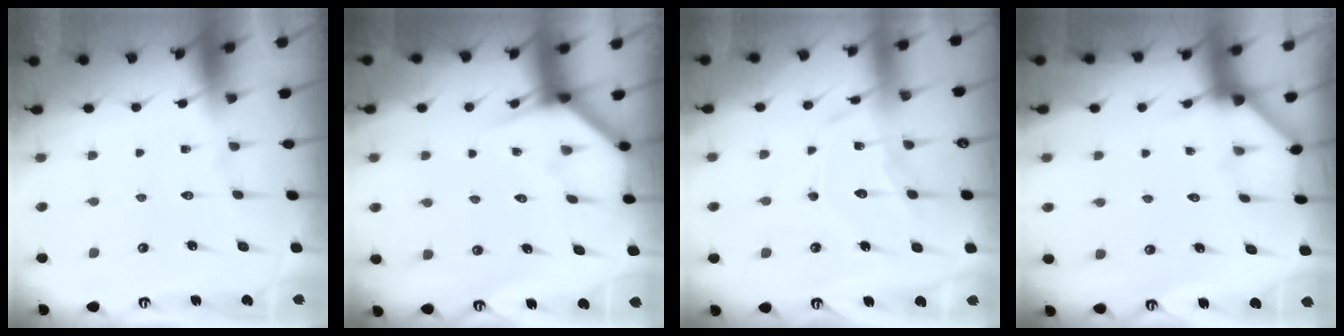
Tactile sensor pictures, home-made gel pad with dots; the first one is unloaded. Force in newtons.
{"total": 3.6, "press": 3.6, "slide": 0.2}
{"total": 12.9, "press": 12.9, "slide": 1.0}
{"total": 2.5, "press": 2.5, "slide": 0.4}